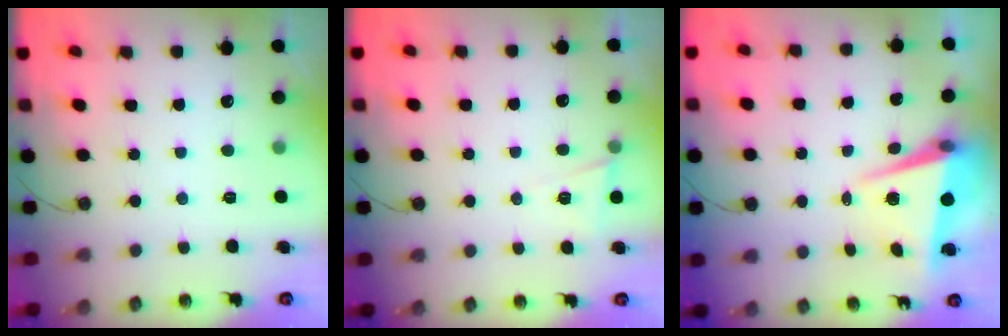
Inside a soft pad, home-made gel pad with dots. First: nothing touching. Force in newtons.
{"total": 4.5, "press": 3.7, "slide": 2.6}
{"total": 8.0, "press": 7.2, "slide": 3.6}